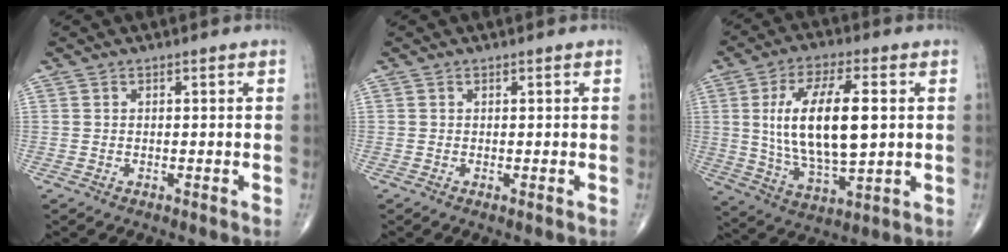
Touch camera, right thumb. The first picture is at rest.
{"total": 0.0}
{"total": 18.1, "force": [2.4, 7.5, 16.3], "torque": [-0.290, -0.009, 0.047]}